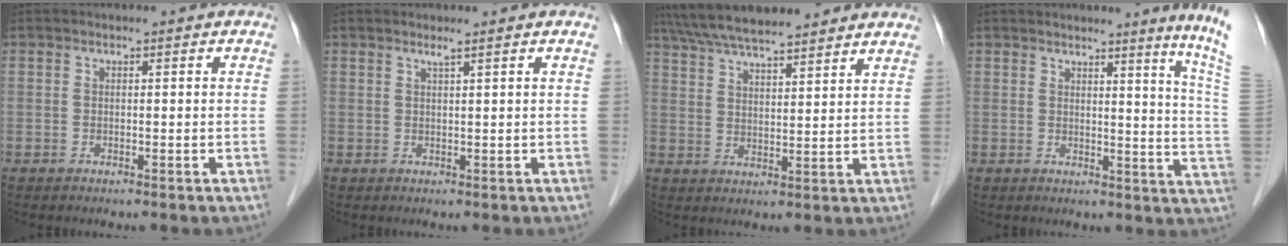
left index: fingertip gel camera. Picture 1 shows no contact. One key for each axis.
{"total": 1.0, "fx": 0.7, "fy": -0.4, "fz": 0.5, "tx": -0.024, "ty": -0.009, "tz": 0.020}
{"total": 15.5, "fx": 13.6, "fy": 2.0, "fz": 7.1, "tx": -0.126, "ty": 0.041, "tz": 0.212}
{"total": 9.9, "fx": 7.4, "fy": -2.9, "fz": 6.0, "tx": -0.073, "ty": -0.073, "tz": 0.067}